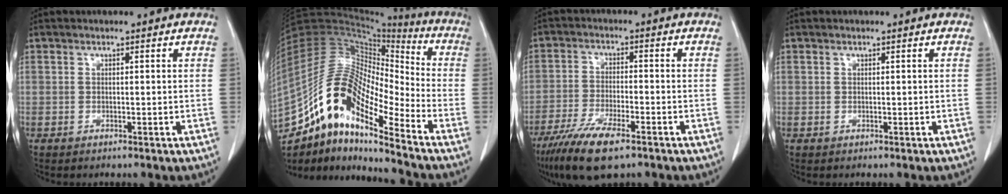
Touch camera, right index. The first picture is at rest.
{"total": 20.0, "force": [-13.0, 5.2, 14.2], "torque": [-0.286, 0.022, -0.232]}
{"total": 10.6, "force": [-7.1, 2.6, 7.5], "torque": [-0.140, -0.022, -0.121]}
{"total": 0.0}